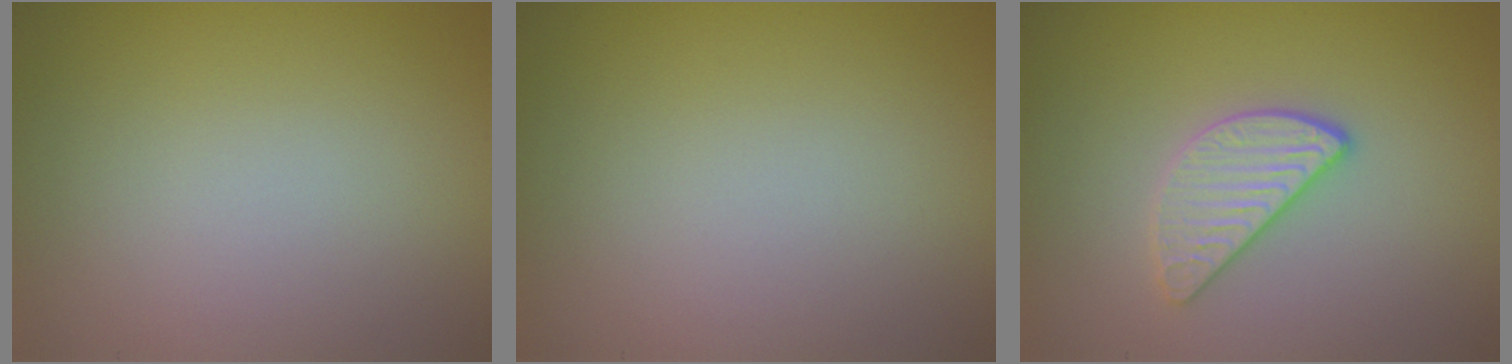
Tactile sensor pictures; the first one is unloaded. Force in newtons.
{"total": 0.0}
{"total": 2.8, "press": 2.7, "slide": 0.9}